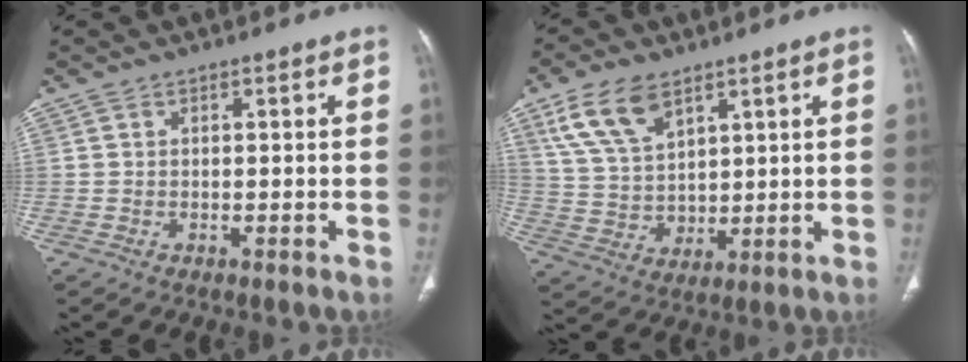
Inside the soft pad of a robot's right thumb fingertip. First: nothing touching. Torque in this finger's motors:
{"motor_torque": [-0.14, 0.18, 0.02, 0.04, 0.33]}